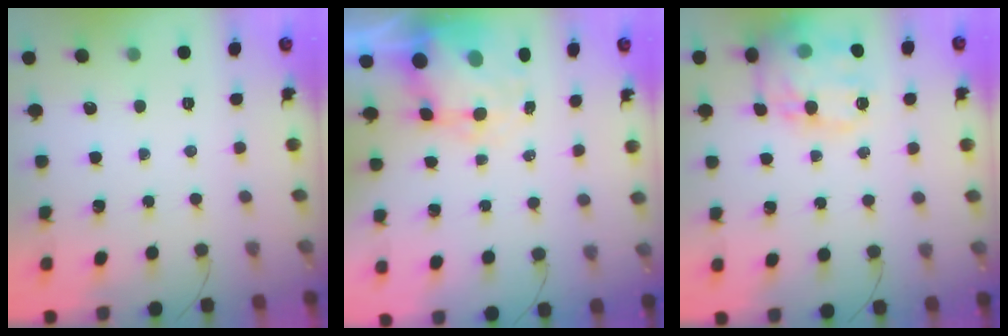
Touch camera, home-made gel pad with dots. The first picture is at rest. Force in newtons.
{"total": 7.6, "press": 7.4, "slide": 1.7}
{"total": 18.4, "press": 18.3, "slide": 2.3}